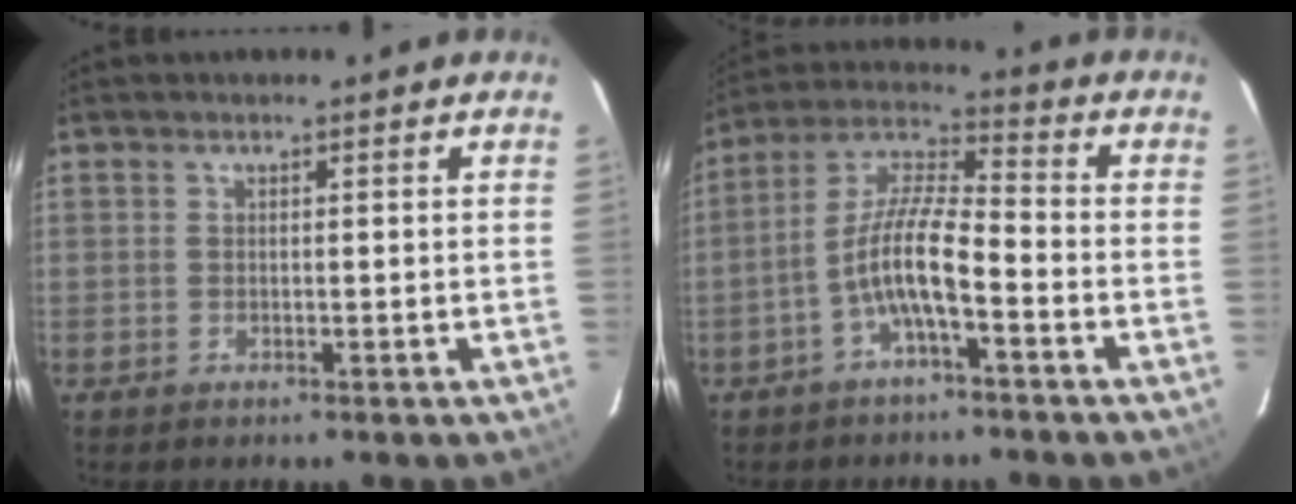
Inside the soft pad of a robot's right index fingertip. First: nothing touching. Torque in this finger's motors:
{"motor_torque": [1.45, -0.69, 0.89, 0.20]}